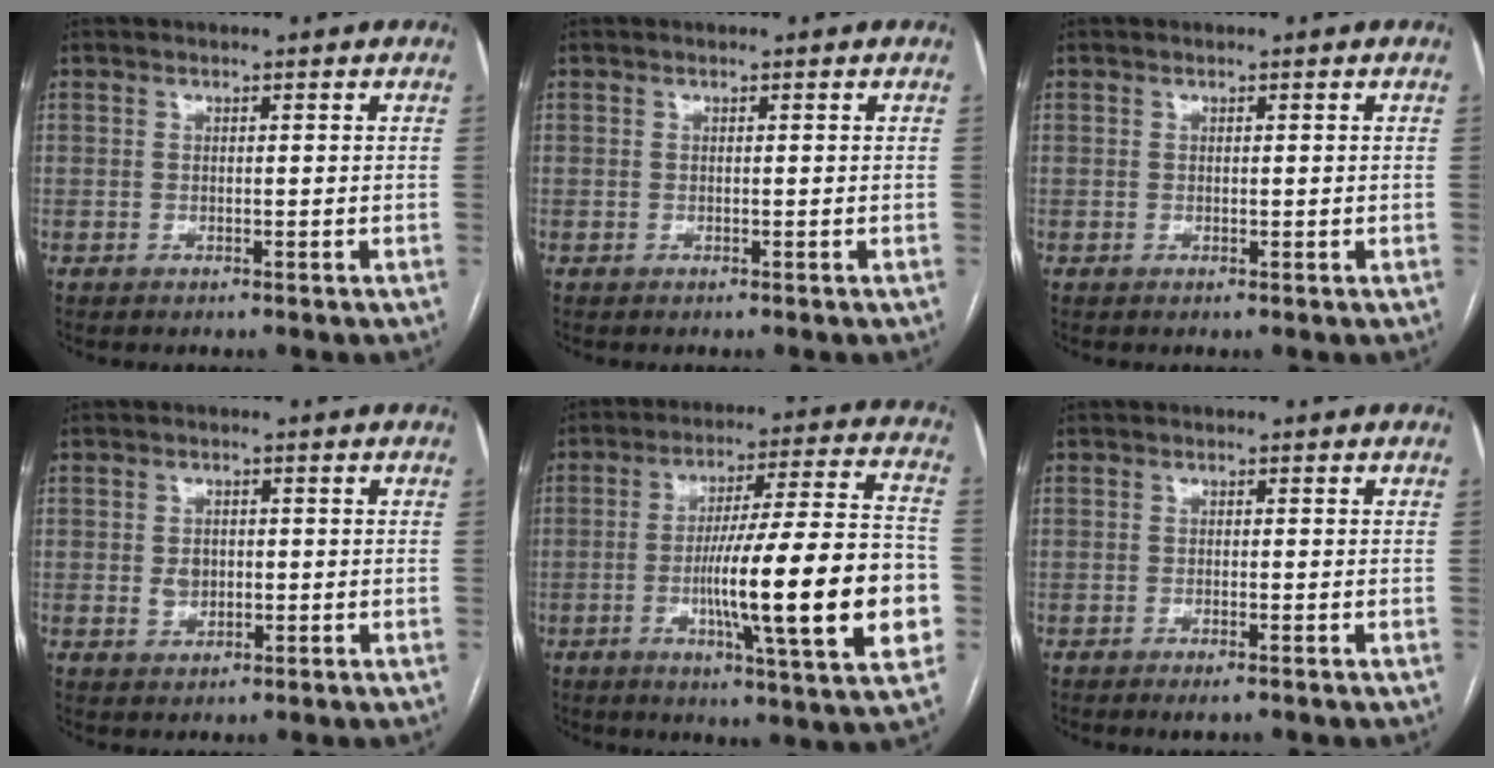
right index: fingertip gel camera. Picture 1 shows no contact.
{"total": 0.0}
{"total": 0.0}
{"total": 2.9, "force": [-0.1, 2.3, 1.8], "torque": [-0.030, 0.003, 0.005]}
{"total": 22.2, "force": [-4.6, 1.3, 21.6], "torque": [-0.292, 0.005, -0.066]}
{"total": 1.9, "force": [-1.3, 0.3, 1.3], "torque": [-0.019, -0.003, -0.017]}